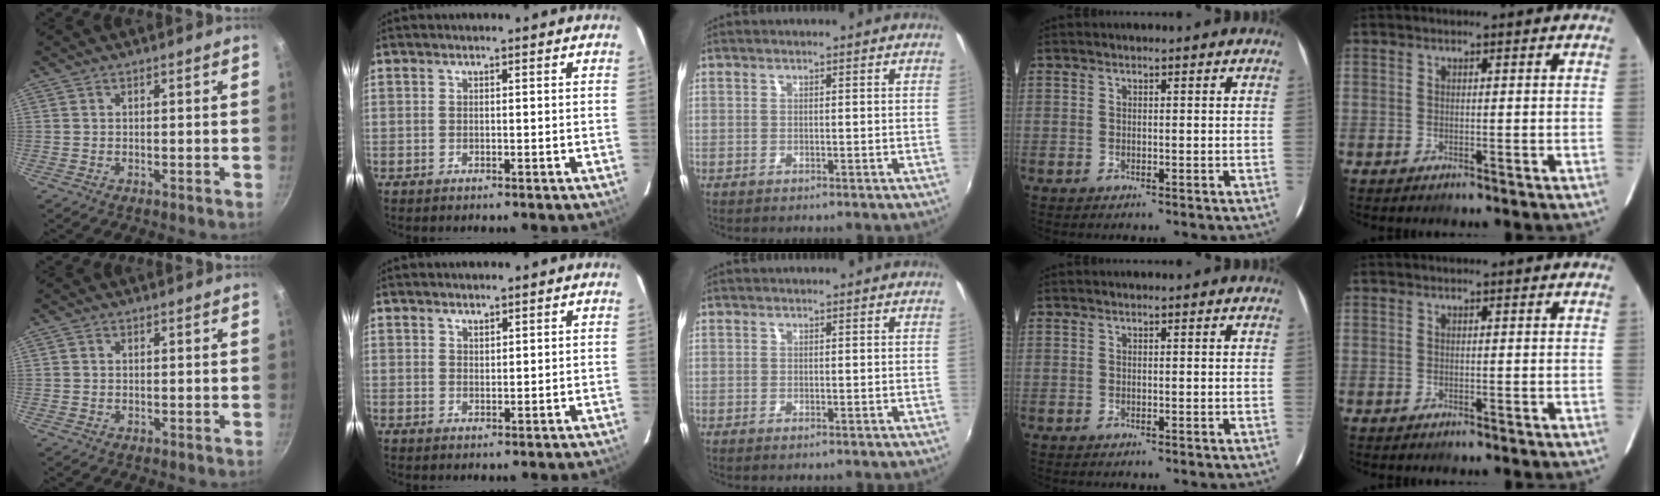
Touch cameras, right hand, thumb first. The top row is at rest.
{"thumb": {"total": 0.8, "force": [0.1, 0.7, 0.3], "torque": [-0.003, 0.003, 0.000]}, "index": {"total": 1.5, "force": [1.3, 0.5, 0.3], "torque": [-0.001, 0.000, 0.024]}}